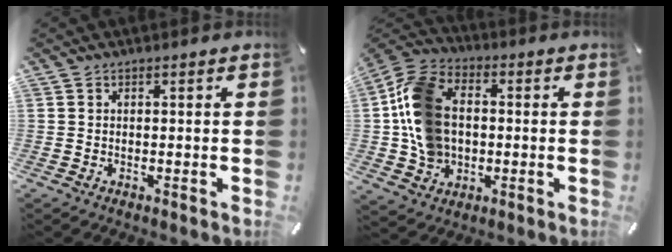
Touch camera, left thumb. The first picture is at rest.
{"total": 14.3, "force": [-0.3, 11.6, 8.3], "torque": [-0.180, 0.020, -0.004]}